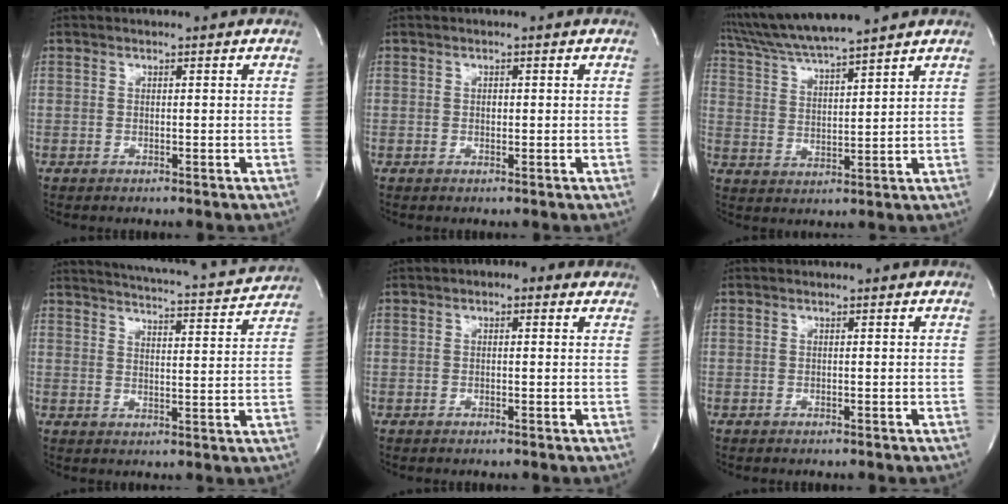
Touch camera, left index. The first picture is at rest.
{"total": 0.6, "force": [-0.1, 0.4, 0.4], "torque": [-0.009, 0.000, -0.002]}
{"total": 10.4, "force": [9.2, -0.9, 4.7], "torque": [-0.093, 0.017, 0.172]}
{"total": 16.0, "force": [15.3, 0.8, 4.5], "torque": [-0.078, -0.028, 0.195]}
{"total": 2.4, "force": [0.6, 1.5, 1.7], "torque": [-0.027, 0.013, 0.003]}
{"total": 0.0}